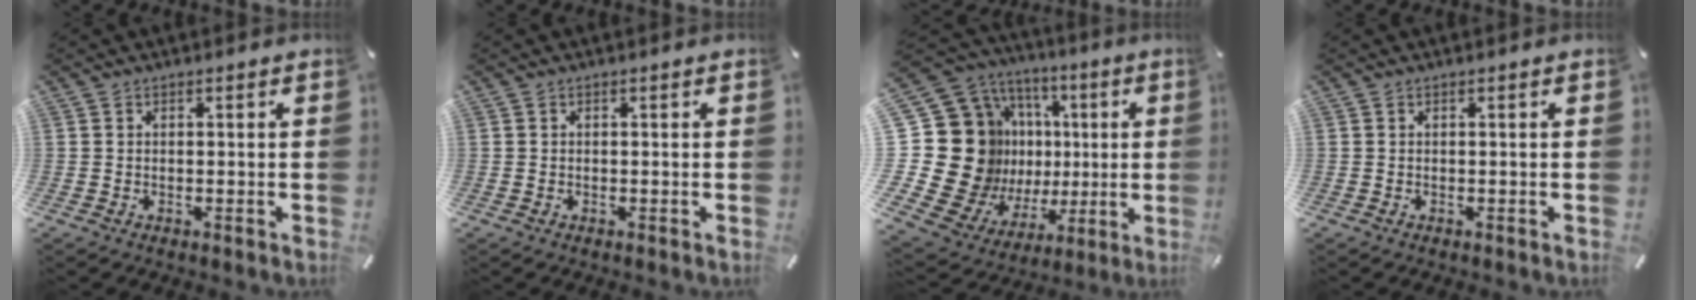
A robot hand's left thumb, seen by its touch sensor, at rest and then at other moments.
{"total": 0.0}
{"total": 29.3, "force": [1.5, 22.8, 18.3], "torque": [-0.348, -0.054, 0.091]}
{"total": 0.0}